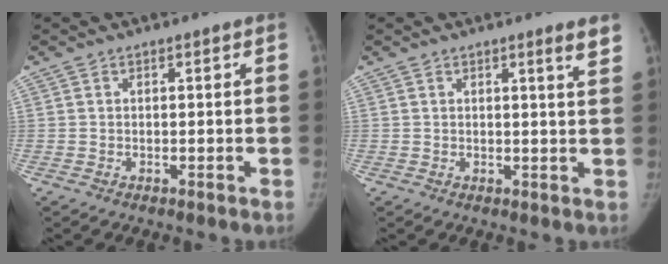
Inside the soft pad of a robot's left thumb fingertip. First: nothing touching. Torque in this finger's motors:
{"motor_torque": [-0.39, -0.03, 0.38, 0.11, -0.04]}